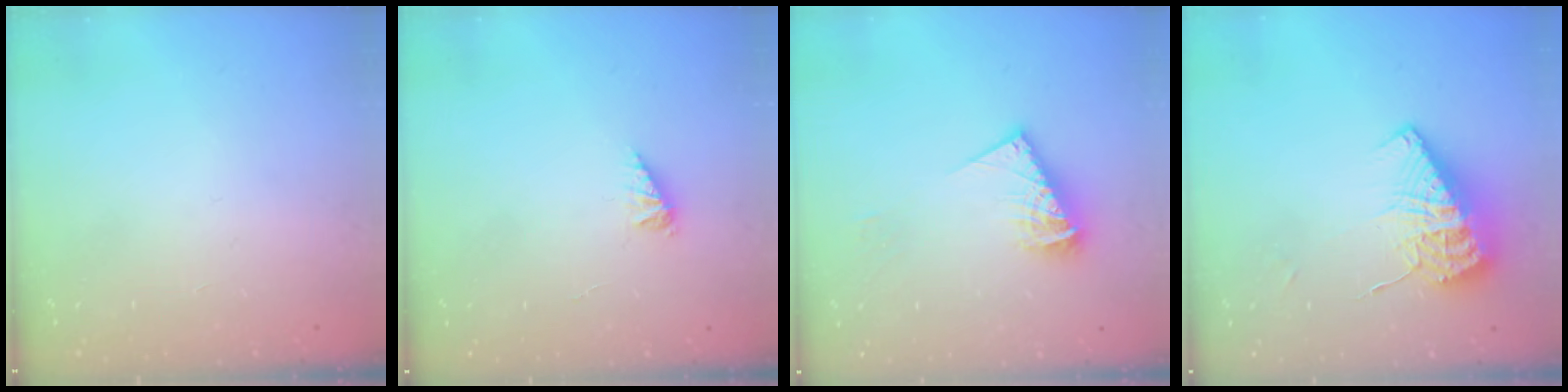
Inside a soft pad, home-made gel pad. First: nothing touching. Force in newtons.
{"total": 2.4, "press": 2.4, "slide": 0.3}
{"total": 10.4, "press": 10.4, "slide": 0.9}
{"total": 12.5, "press": 12.4, "slide": 1.0}